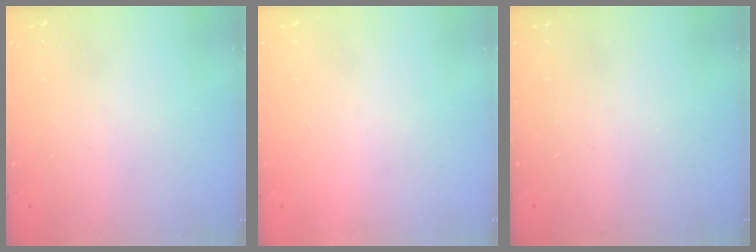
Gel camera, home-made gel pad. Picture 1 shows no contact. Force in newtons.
{"total": 1.7, "press": 1.7, "slide": 0.1}
{"total": 0.0}